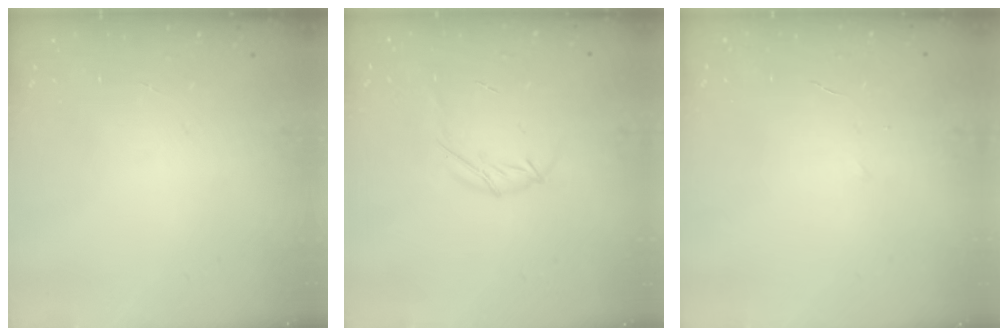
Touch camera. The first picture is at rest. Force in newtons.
{"total": 5.0, "press": 4.9, "slide": 1.2}
{"total": 2.2, "press": 2.1, "slide": 0.6}